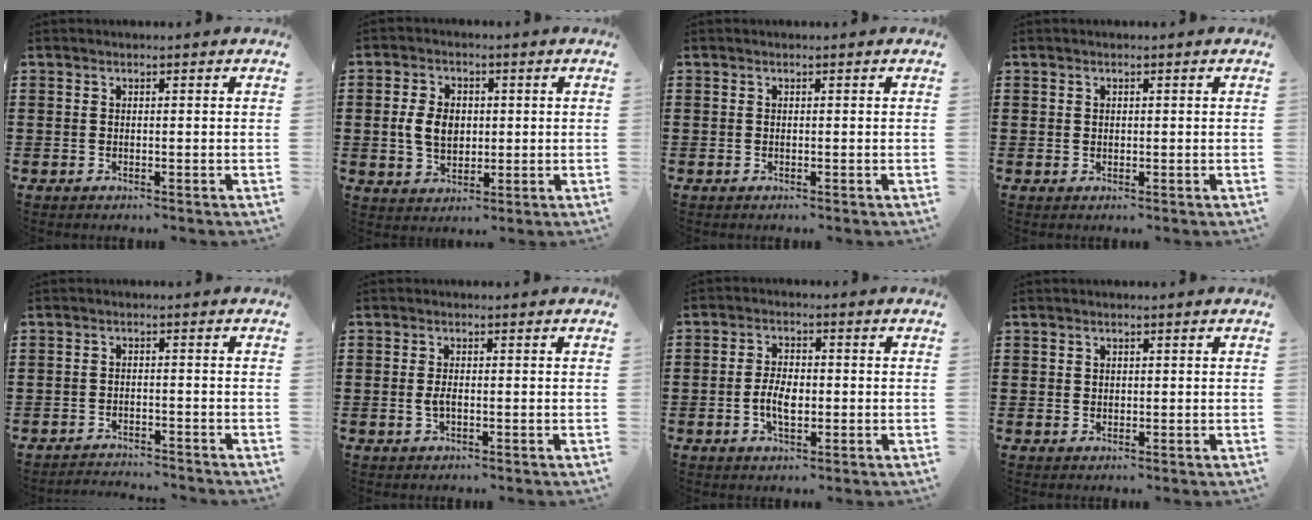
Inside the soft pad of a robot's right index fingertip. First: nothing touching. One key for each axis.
{"total": 5.7, "fx": 0.2, "fy": 4.0, "fz": 4.0, "tx": -0.091, "ty": 0.006, "tz": -0.004}
{"total": 0.0}
{"total": 0.7, "fx": 0.3, "fy": 0.6, "fz": 0.2, "tx": -0.005, "ty": 0.003, "tz": 0.006}
{"total": 2.3, "fx": -2.3, "fy": 0.1, "fz": -0.1, "tx": -0.007, "ty": 0.000, "tz": -0.051}
{"total": 1.7, "fx": -0.2, "fy": 0.5, "fz": 1.7, "tx": -0.040, "ty": -0.006, "tz": -0.006}
{"total": 4.6, "fx": -0.9, "fy": 2.4, "fz": 3.9, "tx": -0.085, "ty": 0.001, "tz": -0.019}
{"total": 0.9, "fx": 0.4, "fy": 0.7, "fz": 0.2, "tx": -0.006, "ty": 0.003, "tz": 0.008}